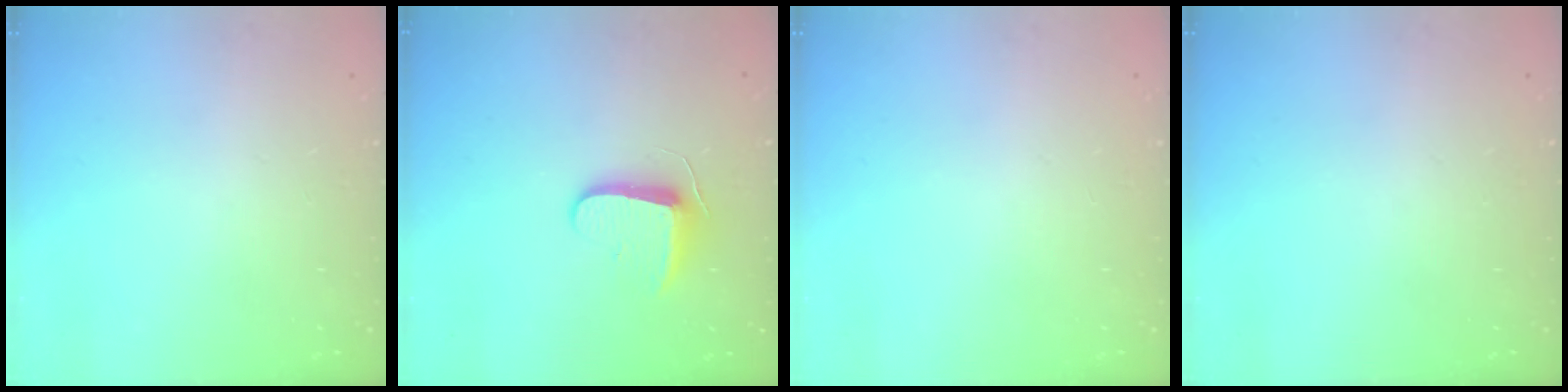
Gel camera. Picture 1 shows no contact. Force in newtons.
{"total": 9.4, "press": 9.3, "slide": 0.9}
{"total": 0.0}
{"total": 0.0}